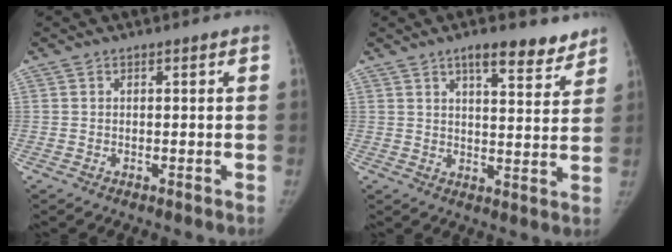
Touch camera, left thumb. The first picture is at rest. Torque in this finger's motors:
{"motor_torque": [0.09, 0.04, -0.01, 0.30, 0.02]}